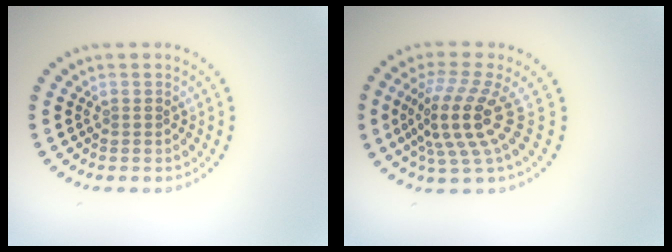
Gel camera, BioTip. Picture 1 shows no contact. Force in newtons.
{"total": 4.7, "press": 3.5, "slide": 3.1}